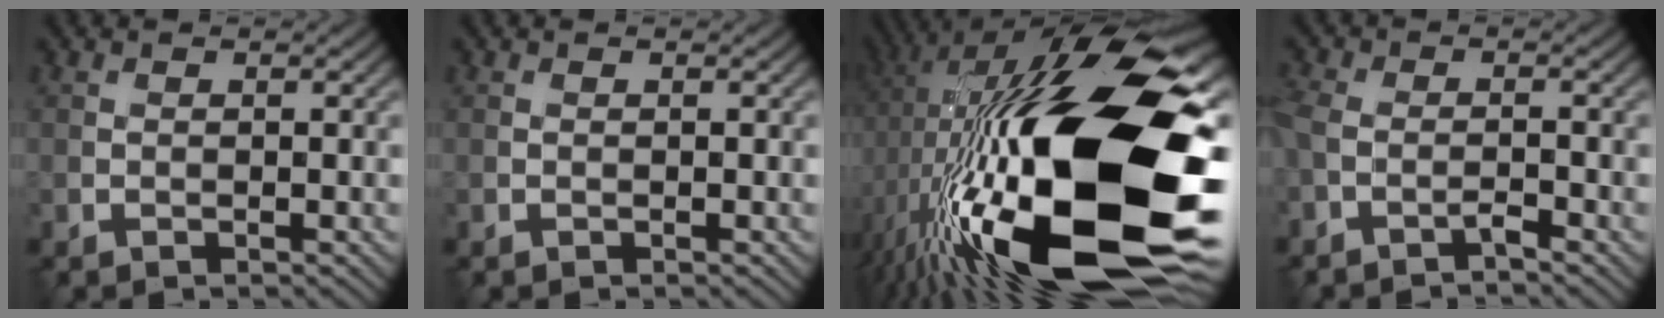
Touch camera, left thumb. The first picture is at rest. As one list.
[{"total": 0.0}, {"total": 23.5, "force": [-1.1, 9.1, 21.7], "torque": [-0.399, 0.005, -0.026]}, {"total": 3.2, "force": [-2.3, 0.9, 2.1], "torque": [-0.051, -0.002, -0.055]}]